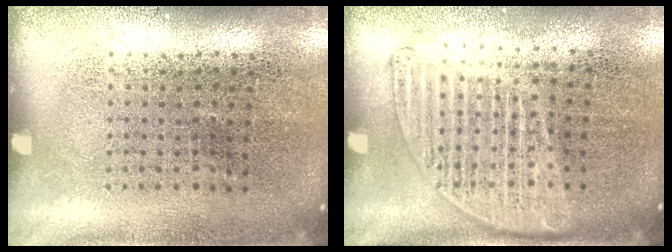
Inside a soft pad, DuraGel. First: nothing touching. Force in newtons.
{"total": 1.4, "press": 1.3, "slide": 0.6}